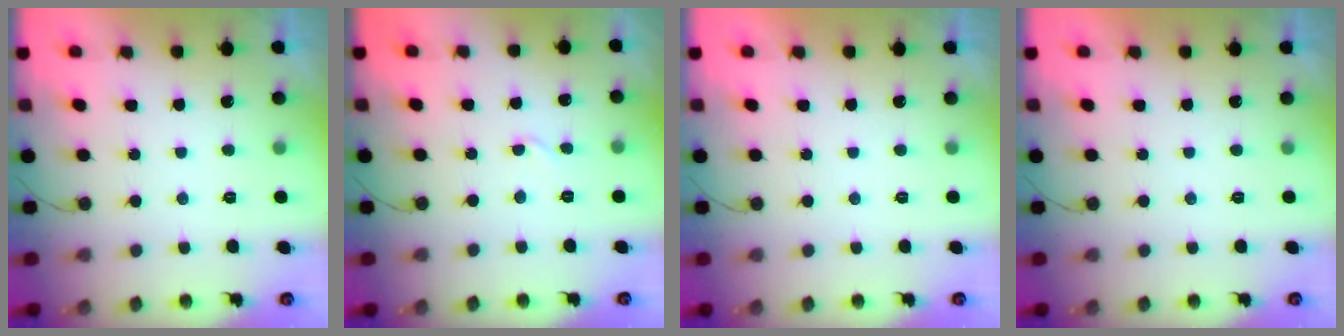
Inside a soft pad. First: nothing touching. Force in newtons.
{"total": 2.7, "press": 2.7, "slide": 0.3}
{"total": 1.8, "press": 1.8, "slide": 0.1}
{"total": 1.7, "press": 1.7, "slide": 0.0}